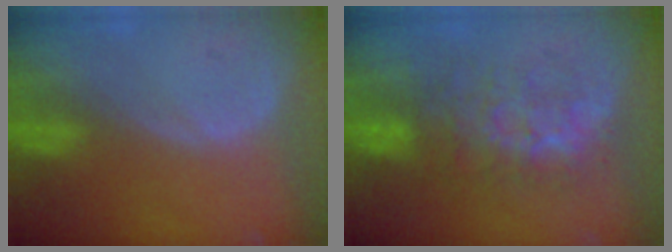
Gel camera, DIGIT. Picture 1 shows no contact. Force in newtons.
{"total": 7.7, "press": 7.6, "slide": 1.4}